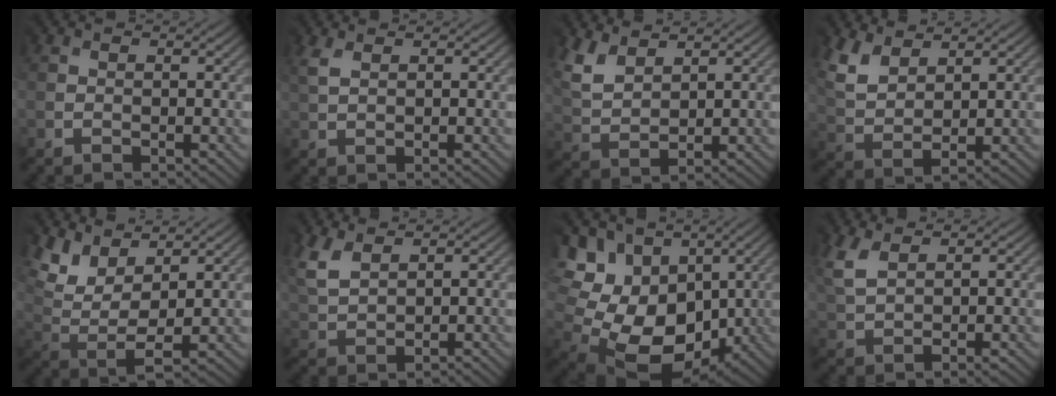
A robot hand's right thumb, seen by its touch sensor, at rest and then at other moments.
{"total": 2.4, "force": [1.7, 0.6, 1.7], "torque": [-0.044, 0.006, 0.034]}
{"total": 5.9, "force": [4.7, 2.5, 2.7], "torque": [-0.083, 0.004, 0.101]}
{"total": 6.5, "force": [4.9, 2.8, 3.2], "torque": [-0.096, 0.005, 0.105]}
{"total": 7.6, "force": [4.7, 3.4, 4.9], "torque": [-0.127, -0.001, 0.096]}
{"total": 5.1, "force": [3.8, 2.3, 2.6], "torque": [-0.086, 0.012, 0.082]}
{"total": 14.6, "force": [2.0, 11.4, 8.9], "torque": [-0.200, -0.026, 0.058]}
{"total": 5.1, "force": [3.1, 2.0, 3.5], "torque": [-0.104, 0.003, 0.066]}